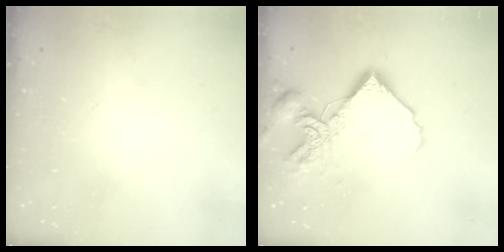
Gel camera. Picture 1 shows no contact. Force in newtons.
{"total": 11.9, "press": 11.8, "slide": 1.4}